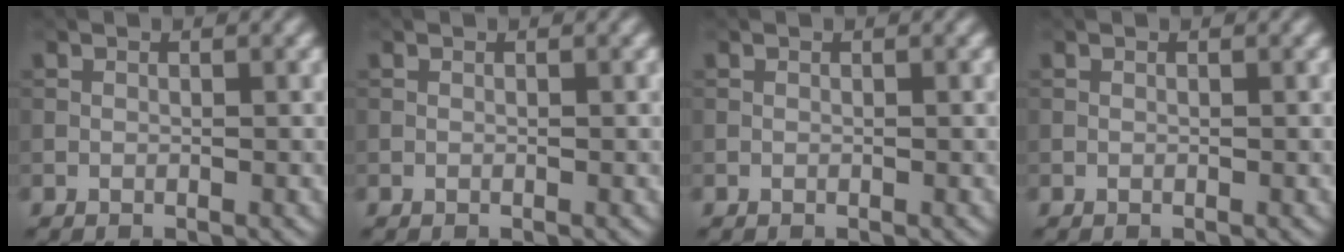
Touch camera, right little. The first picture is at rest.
{"total": 0.0}
{"total": 0.0}
{"total": 0.0}